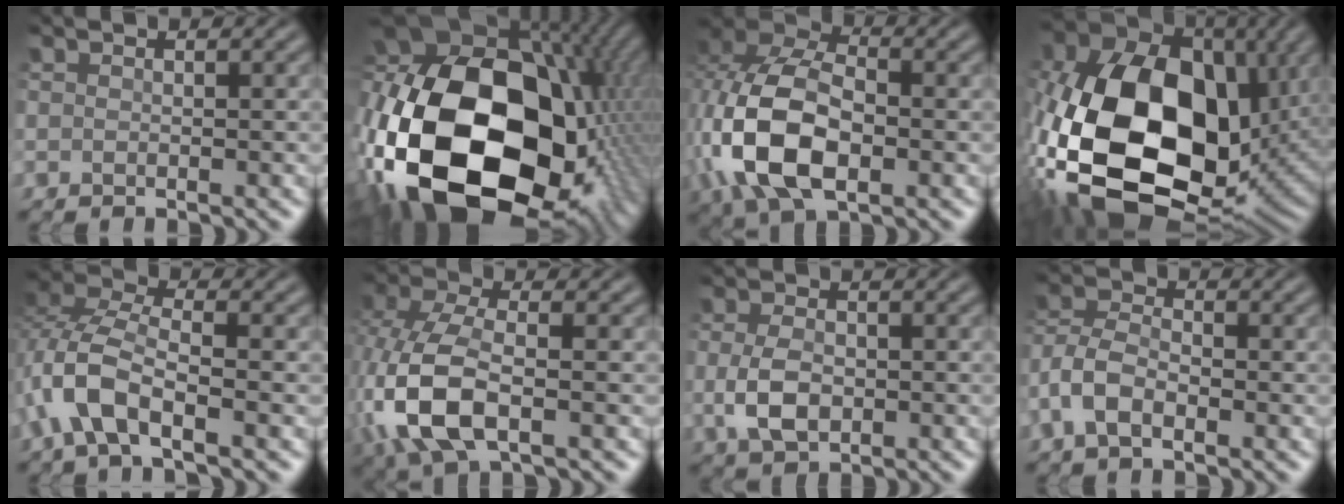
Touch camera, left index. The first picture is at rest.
{"total": 22.2, "force": [-3.6, 14.1, 16.8], "torque": [-0.373, -0.031, -0.031]}
{"total": 11.3, "force": [-2.1, 6.9, 8.7], "torque": [-0.215, -0.007, -0.048]}
{"total": 20.2, "force": [-1.8, 13.4, 15.0], "torque": [-0.343, -0.029, -0.023]}
{"total": 5.5, "force": [-2.5, 2.1, 4.5], "torque": [-0.103, 0.010, -0.058]}
{"total": 9.0, "force": [-2.3, 4.8, 7.3], "torque": [-0.191, -0.006, -0.049]}
{"total": 3.8, "force": [-0.6, 2.3, 3.0], "torque": [-0.075, -0.002, -0.011]}
{"total": 4.3, "force": [-2.0, 2.3, 3.1], "torque": [-0.076, 0.011, -0.045]}